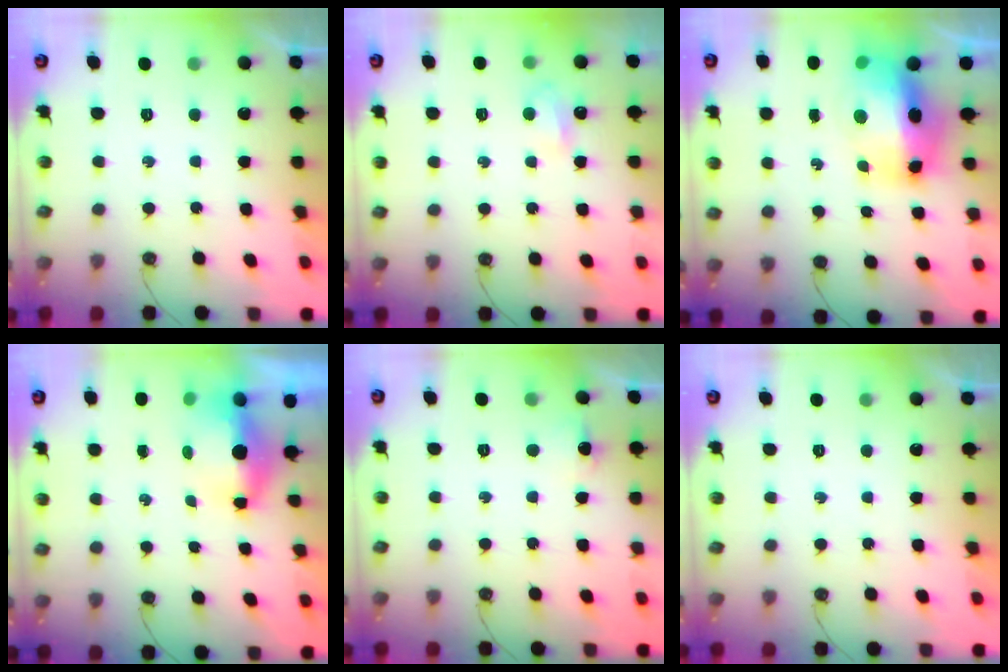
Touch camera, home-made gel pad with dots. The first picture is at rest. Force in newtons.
{"total": 4.0, "press": 4.0, "slide": 0.7}
{"total": 14.4, "press": 14.3, "slide": 2.1}
{"total": 5.7, "press": 5.5, "slide": 1.5}
{"total": 5.4, "press": 5.3, "slide": 1.3}
{"total": 0.0}